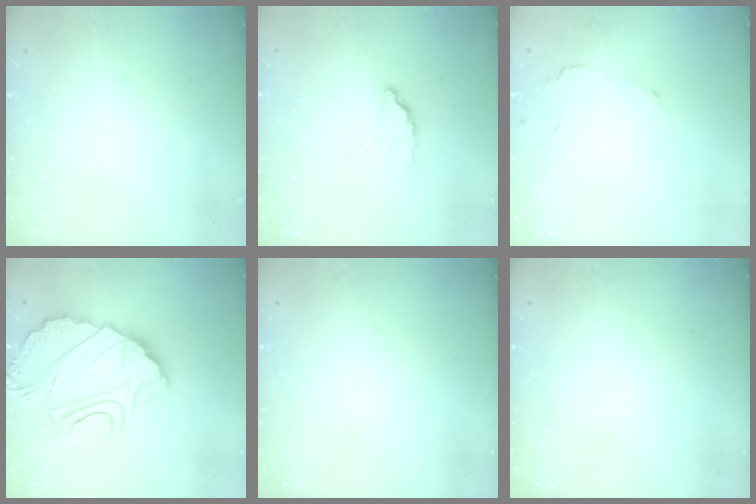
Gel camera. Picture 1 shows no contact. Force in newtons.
{"total": 2.5, "press": 2.5, "slide": 0.2}
{"total": 3.5, "press": 3.4, "slide": 0.2}
{"total": 12.3, "press": 12.3, "slide": 1.0}
{"total": 0.0}
{"total": 0.0}